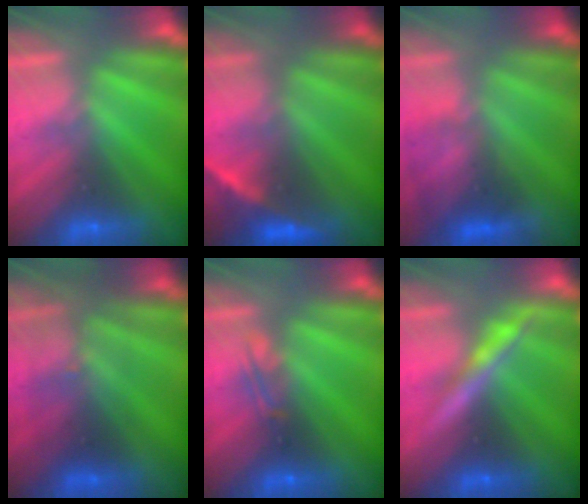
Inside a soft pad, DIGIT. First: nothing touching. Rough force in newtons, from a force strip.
{"total": 2.1}
{"total": 5.1}
{"total": 2.8}
{"total": 2.3}
{"total": 4.7}